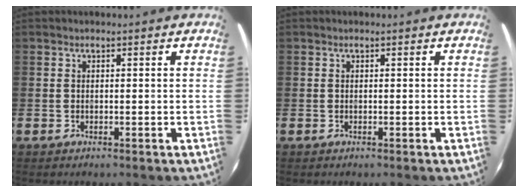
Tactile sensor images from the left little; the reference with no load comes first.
{"total": 0.0}